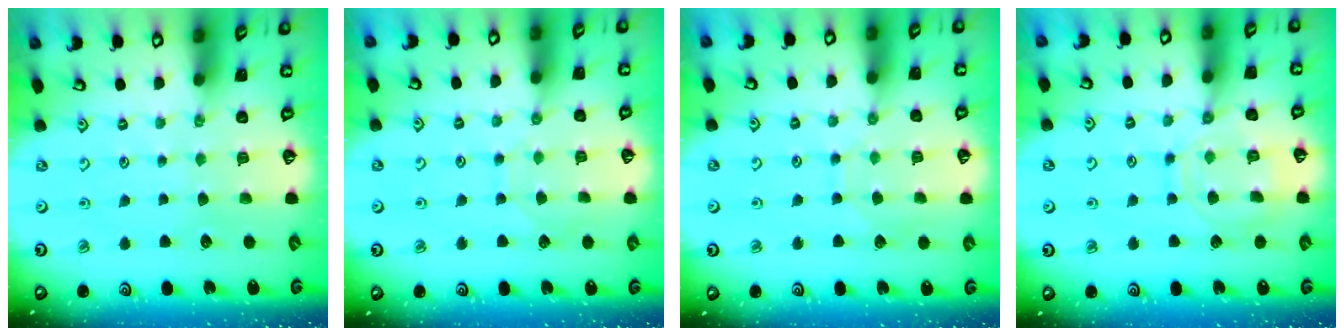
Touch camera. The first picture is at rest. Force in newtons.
{"total": 6.2, "press": 6.2, "slide": 0.5}
{"total": 5.8, "press": 5.8, "slide": 0.4}
{"total": 12.3, "press": 12.2, "slide": 0.8}